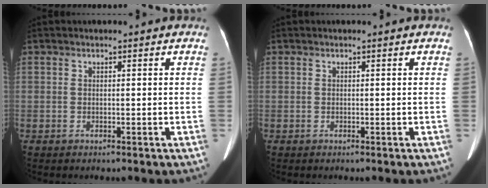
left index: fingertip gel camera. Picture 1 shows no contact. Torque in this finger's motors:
{"motor_torque": [0.04, 0.04, 0.00, 0.02]}